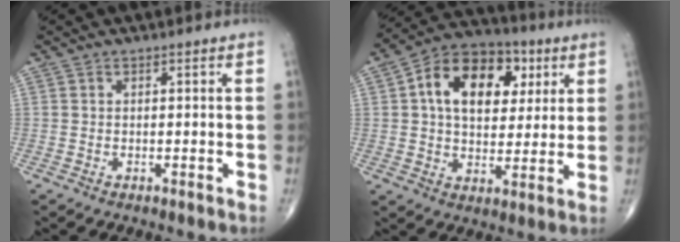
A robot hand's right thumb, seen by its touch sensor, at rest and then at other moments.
{"total": 17.0, "force": [4.8, 11.1, 11.9], "torque": [-0.161, 0.007, 0.072]}